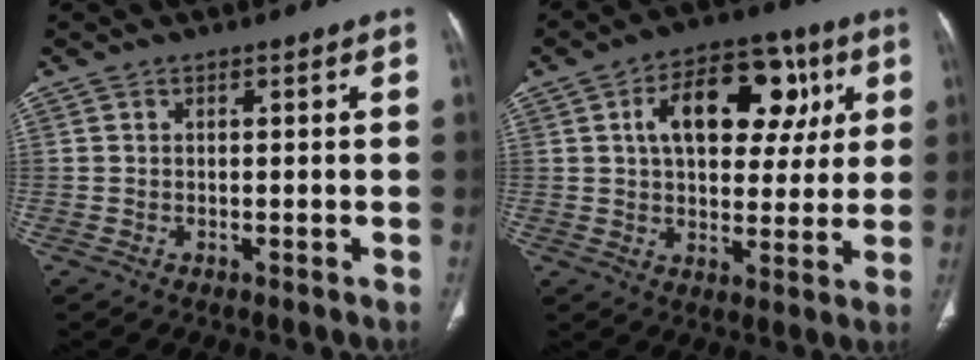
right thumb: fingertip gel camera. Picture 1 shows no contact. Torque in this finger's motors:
{"motor_torque": [1.43, 1.89, 1.33, 0.10, 0.11]}